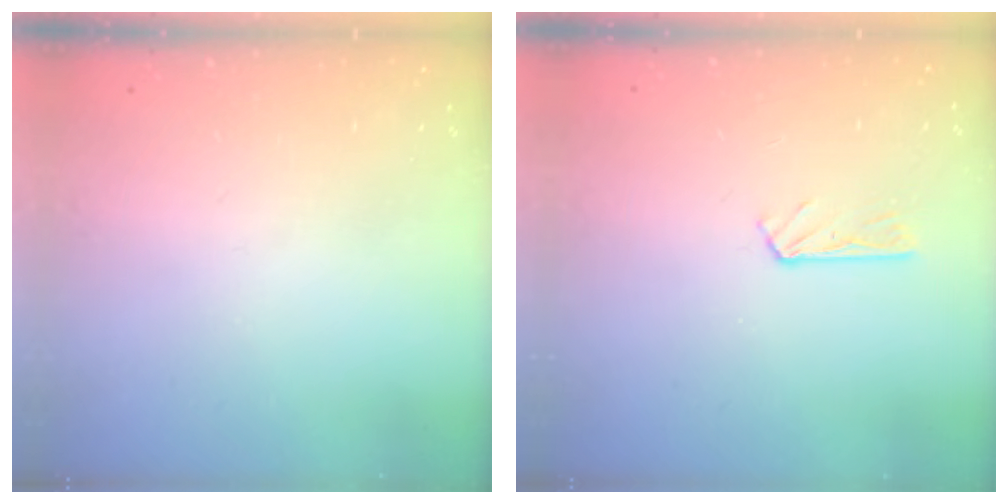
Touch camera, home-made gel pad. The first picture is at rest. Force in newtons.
{"total": 3.8, "press": 3.7, "slide": 0.5}